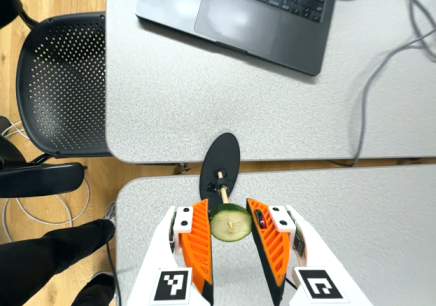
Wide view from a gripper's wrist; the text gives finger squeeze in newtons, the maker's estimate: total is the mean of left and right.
{"total": 8.4, "left": 8.6, "right": 8.2}